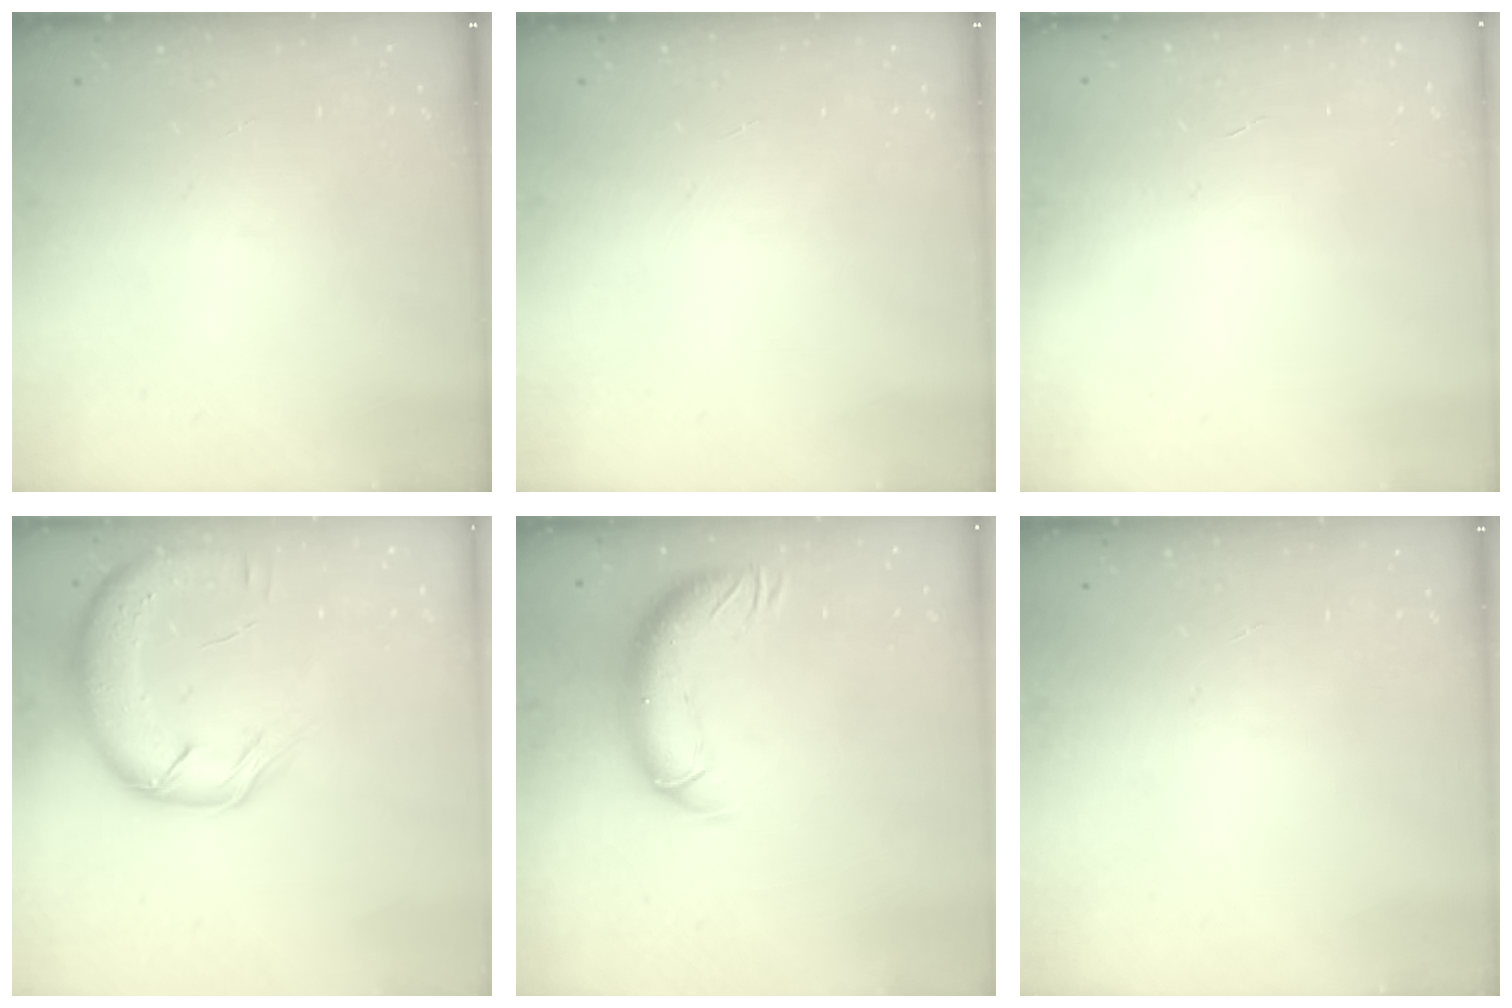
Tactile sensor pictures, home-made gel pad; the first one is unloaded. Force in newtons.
{"total": 0.0}
{"total": 0.6, "press": 0.6, "slide": 0.2}
{"total": 14.4, "press": 14.0, "slide": 3.5}
{"total": 11.7, "press": 11.4, "slide": 2.8}
{"total": 0.0}